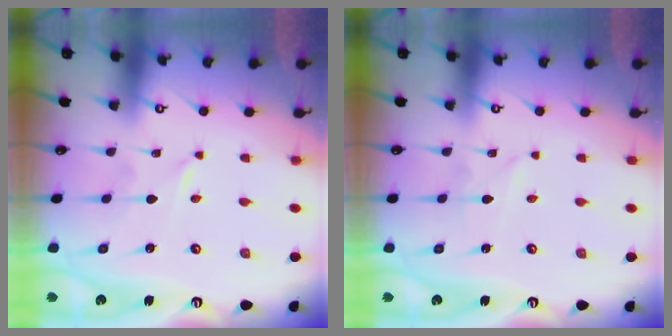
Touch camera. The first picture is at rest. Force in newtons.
{"total": 1.6, "press": 1.6, "slide": 0.2}